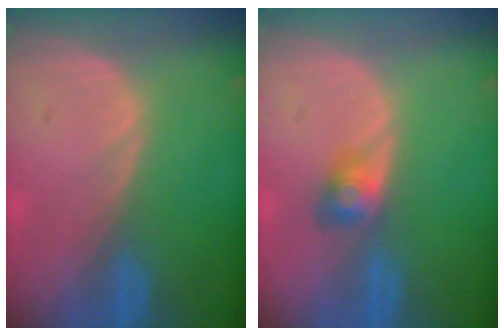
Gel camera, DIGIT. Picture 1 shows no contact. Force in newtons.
{"total": 2.7, "press": 2.7, "slide": 0.3}